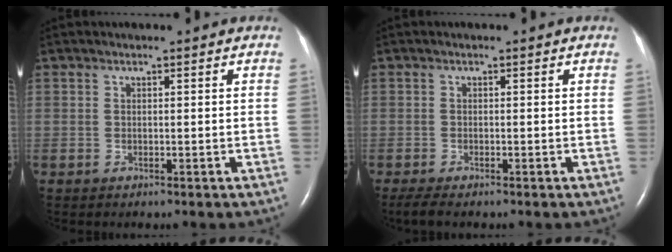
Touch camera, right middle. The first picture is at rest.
{"total": 2.6, "force": [-2.0, 0.4, 1.6], "torque": [-0.035, -0.011, -0.032]}